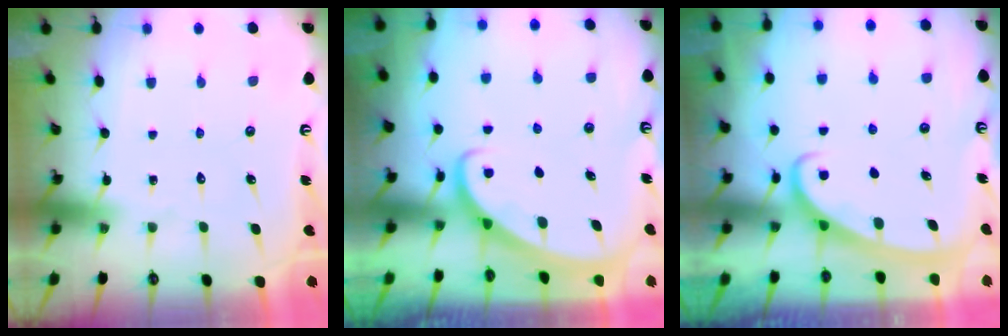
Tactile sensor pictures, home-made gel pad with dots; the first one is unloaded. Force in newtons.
{"total": 2.5, "press": 2.5, "slide": 0.2}
{"total": 2.6, "press": 2.6, "slide": 0.4}